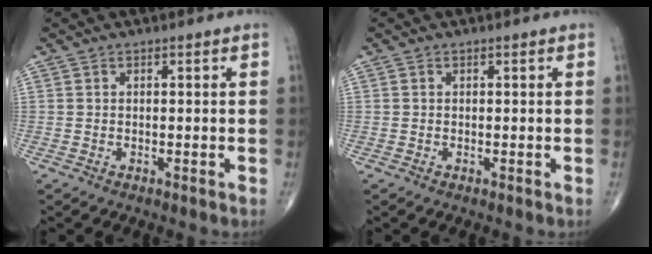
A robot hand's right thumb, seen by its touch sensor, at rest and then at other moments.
{"total": 0.0}